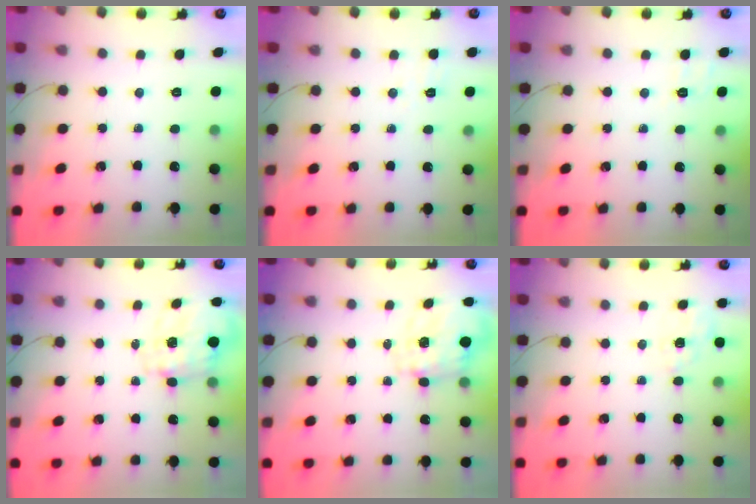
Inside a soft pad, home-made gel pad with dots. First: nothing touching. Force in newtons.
{"total": 2.1, "press": 1.6, "slide": 1.4}
{"total": 2.4, "press": 1.7, "slide": 1.7}
{"total": 2.6, "press": 2.4, "slide": 1.0}
{"total": 2.9, "press": 2.7, "slide": 1.0}
{"total": 2.5, "press": 1.8, "slide": 1.7}